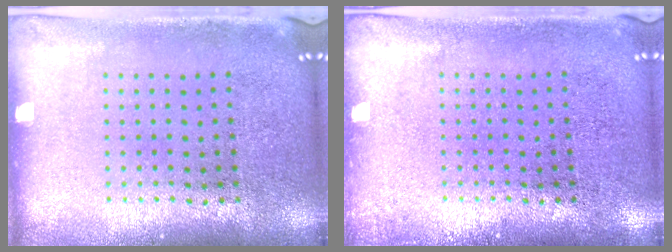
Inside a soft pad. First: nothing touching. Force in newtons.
{"total": 0.7, "press": 0.7, "slide": 0.2}